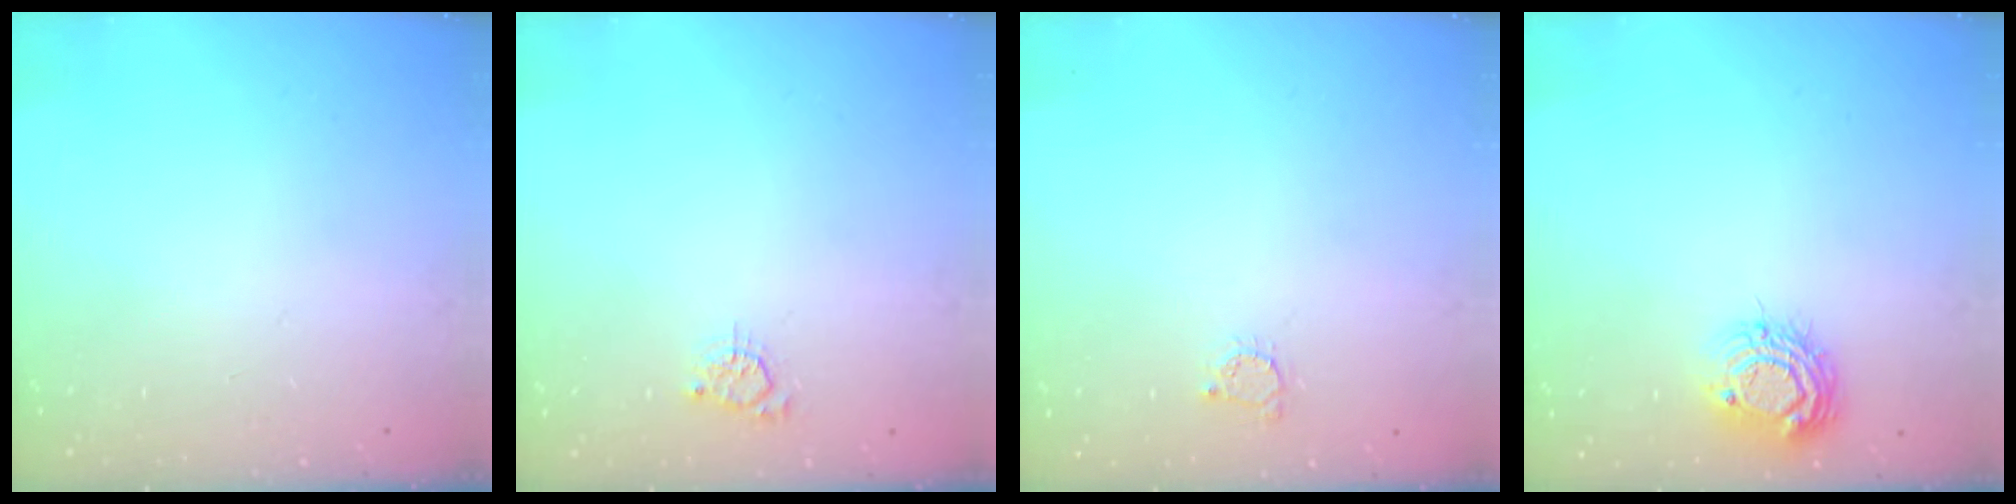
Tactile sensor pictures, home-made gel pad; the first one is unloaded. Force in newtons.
{"total": 2.9, "press": 2.9, "slide": 0.3}
{"total": 2.2, "press": 2.2, "slide": 0.3}
{"total": 9.3, "press": 9.3, "slide": 0.7}